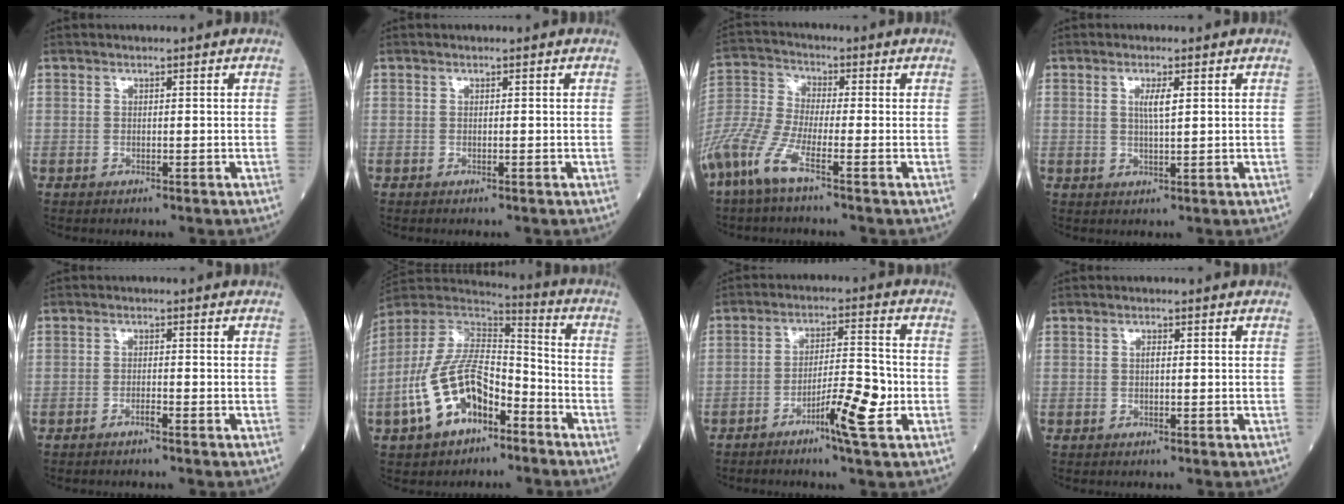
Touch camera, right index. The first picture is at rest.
{"total": 0.0}
{"total": 9.6, "force": [-5.8, 1.1, 7.6], "torque": [-0.186, -0.020, -0.128]}
{"total": 2.6, "force": [0.8, 0.2, 2.5], "torque": [-0.049, -0.003, 0.013]}
{"total": 1.1, "force": [-0.9, -0.1, 0.7], "torque": [-0.013, 0.002, -0.017]}
{"total": 14.7, "force": [-6.8, 7.6, 10.7], "torque": [-0.229, 0.020, -0.121]}
{"total": 7.4, "force": [-3.2, 0.2, 6.7], "torque": [-0.115, -0.002, -0.054]}
{"total": 0.7, "force": [0.1, 0.2, 0.6], "torque": [-0.013, 0.001, 0.000]}